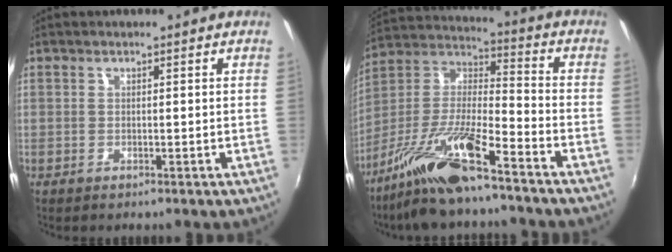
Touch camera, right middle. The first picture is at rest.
{"total": 15.2, "force": [-10.8, 2.2, 10.5], "torque": [-0.208, 0.000, -0.210]}